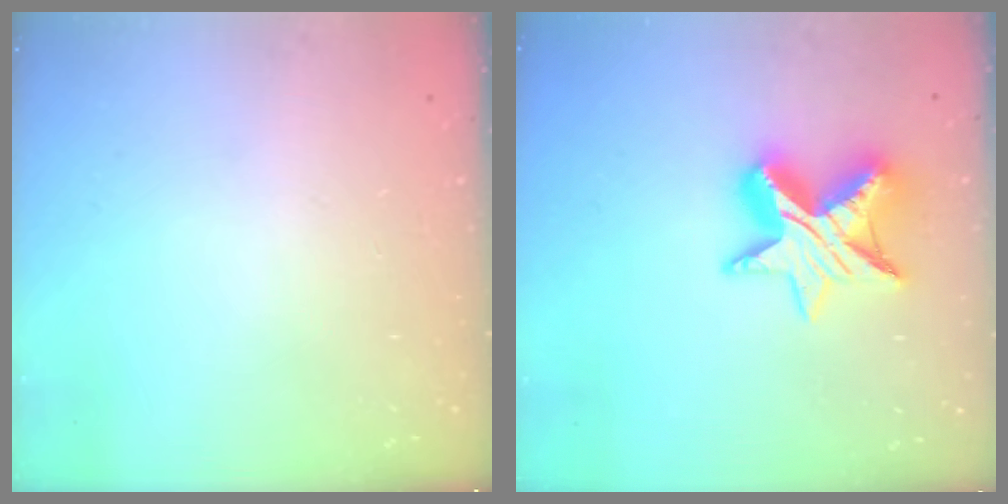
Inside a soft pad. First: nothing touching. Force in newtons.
{"total": 12.9, "press": 12.9, "slide": 0.8}